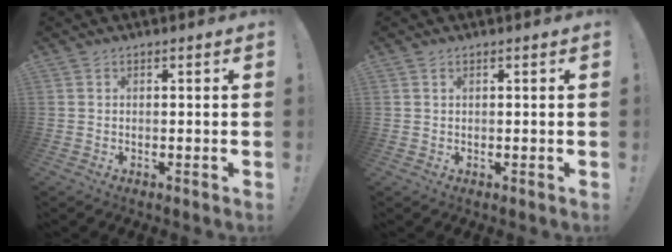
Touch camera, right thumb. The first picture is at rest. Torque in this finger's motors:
{"motor_torque": [0.01, 0.13, 0.08, -0.05, 0.06]}